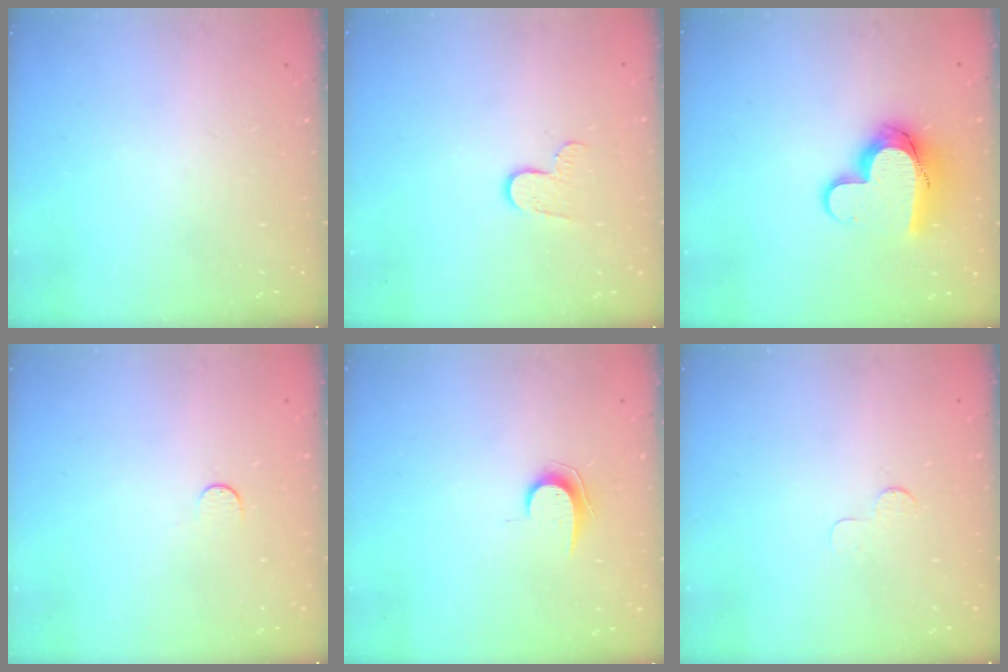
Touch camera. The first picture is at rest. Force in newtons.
{"total": 6.9, "press": 6.9, "slide": 0.7}
{"total": 12.4, "press": 12.4, "slide": 0.6}
{"total": 3.3, "press": 3.2, "slide": 0.3}
{"total": 6.7, "press": 6.7, "slide": 0.7}
{"total": 3.0, "press": 2.9, "slide": 0.3}